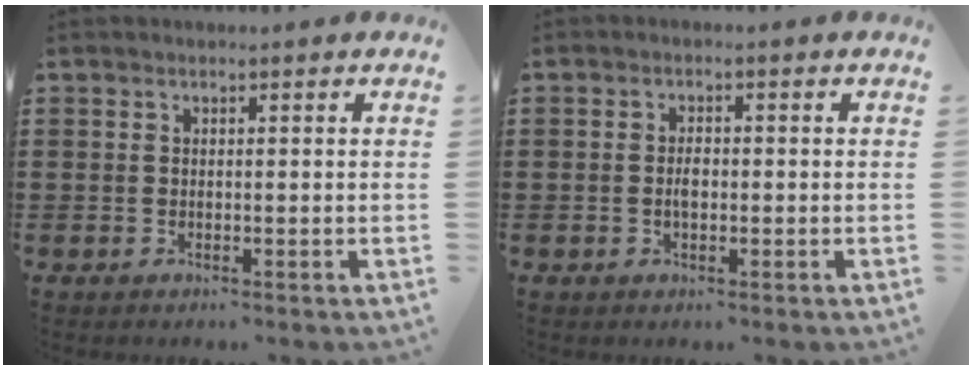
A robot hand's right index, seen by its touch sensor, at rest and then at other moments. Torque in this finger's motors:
{"motor_torque": [2.14, 0.00, 0.07, 0.07]}